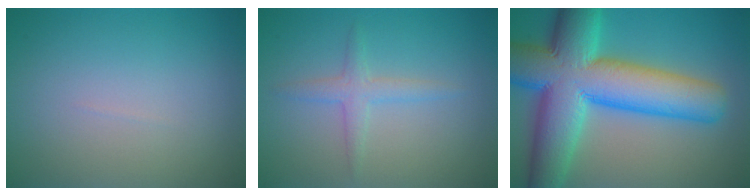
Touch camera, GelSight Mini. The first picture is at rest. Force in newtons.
{"total": 1.9, "press": 1.9, "slide": 0.1}
{"total": 14.7, "press": 14.7, "slide": 0.4}